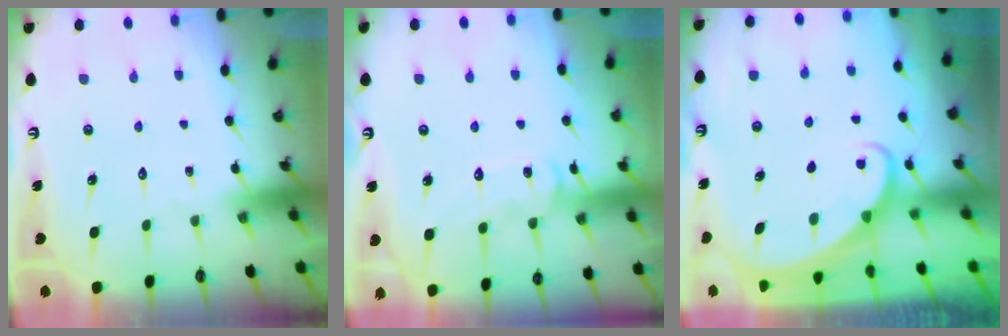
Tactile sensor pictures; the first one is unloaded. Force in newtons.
{"total": 11.3, "press": 11.3, "slide": 0.9}
{"total": 1.6, "press": 1.6, "slide": 0.0}